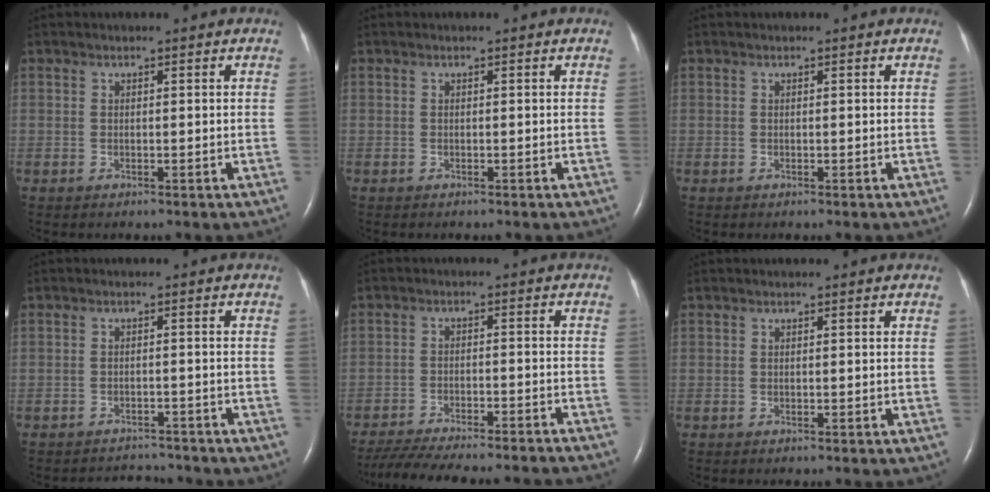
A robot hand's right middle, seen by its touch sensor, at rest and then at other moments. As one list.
[{"total": 0.0}, {"total": 0.0}, {"total": 3.9, "force": [-3.7, 0.7, -0.8], "torque": [0.005, 0.005, -0.054]}, {"total": 20.3, "force": [-18.5, 1.3, 8.2], "torque": [-0.142, -0.036, -0.257]}, {"total": 0.0}]